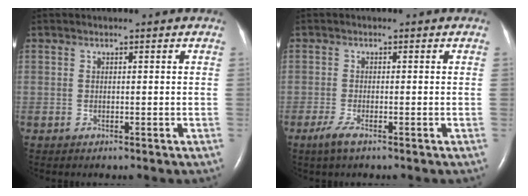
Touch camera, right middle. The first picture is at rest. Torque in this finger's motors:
{"motor_torque": [0.38, -0.26, 0.13, 0.01]}